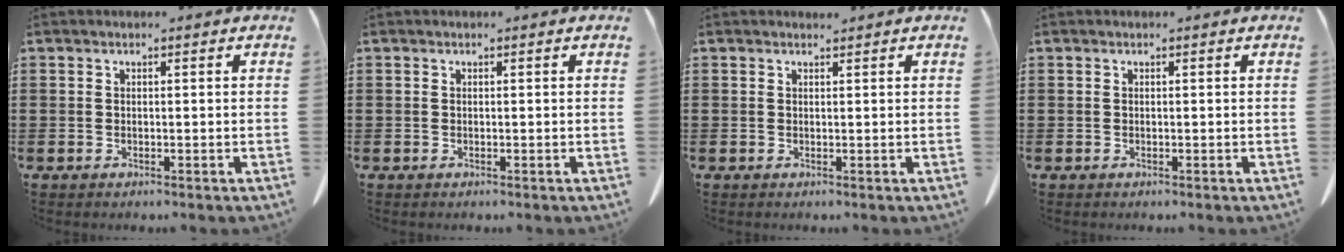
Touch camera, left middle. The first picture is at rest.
{"total": 0.0}
{"total": 0.6, "force": [0.5, 0.0, 0.1], "torque": [-0.004, 0.000, 0.011]}
{"total": 0.0}